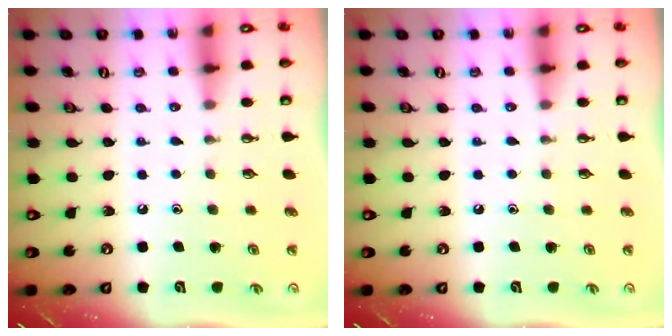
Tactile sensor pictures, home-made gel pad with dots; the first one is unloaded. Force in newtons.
{"total": 0.0}